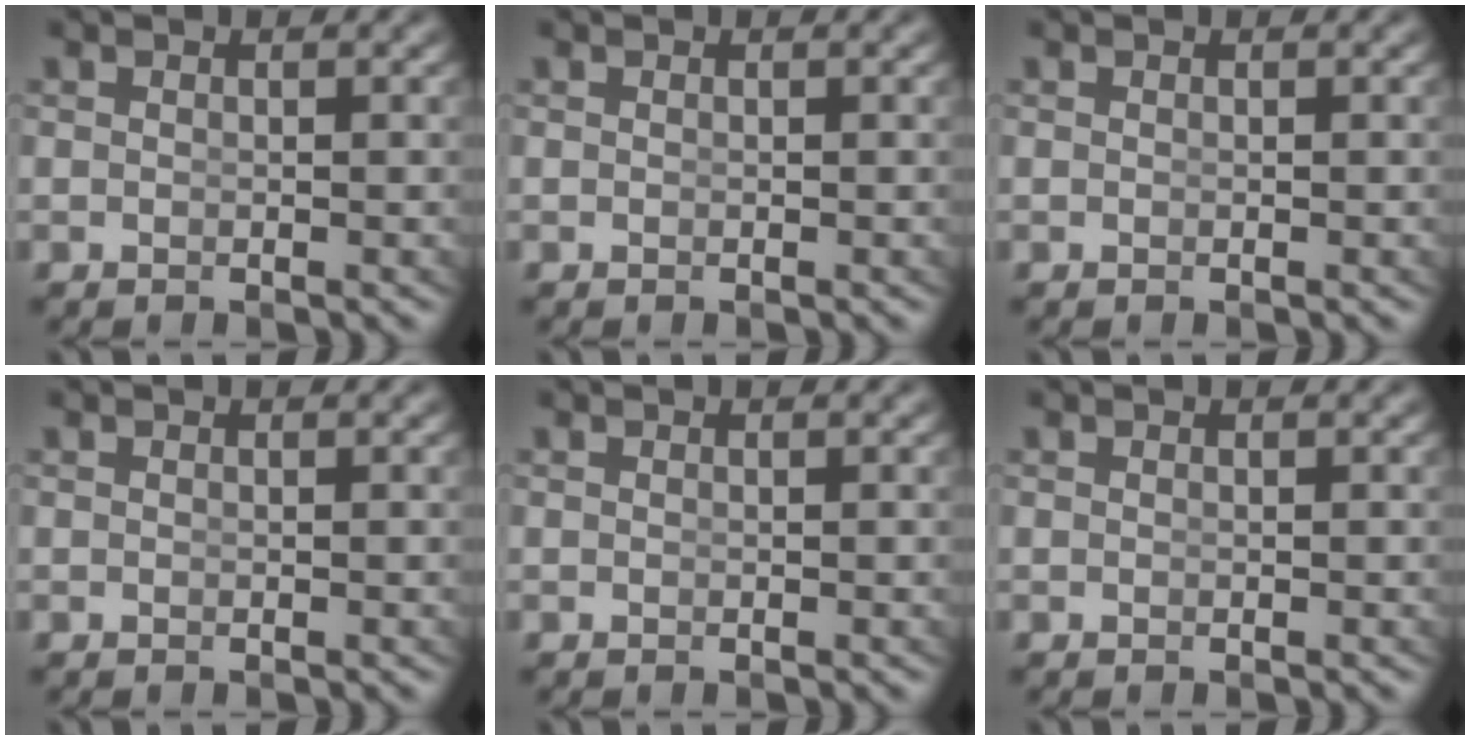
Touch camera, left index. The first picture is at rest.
{"total": 0.0}
{"total": 0.0}
{"total": 0.0}
{"total": 0.0}
{"total": 0.0}